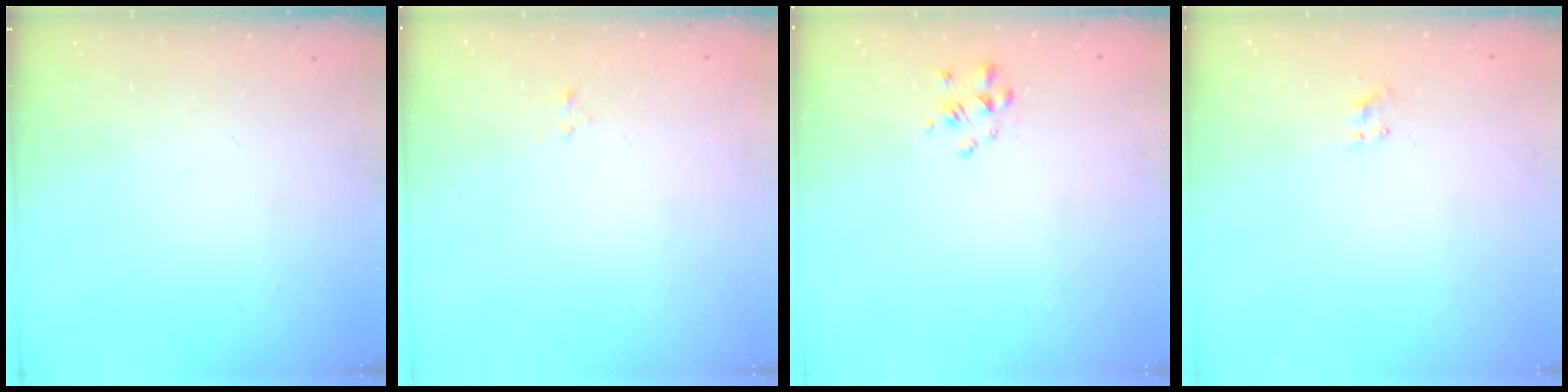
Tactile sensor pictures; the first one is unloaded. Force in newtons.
{"total": 1.0, "press": 0.9, "slide": 0.4}
{"total": 2.5, "press": 2.3, "slide": 1.1}
{"total": 1.5, "press": 1.3, "slide": 0.8}